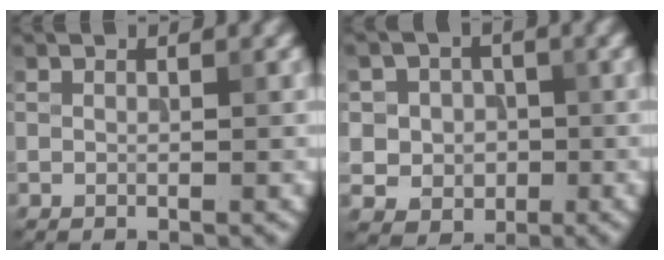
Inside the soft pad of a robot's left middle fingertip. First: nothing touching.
{"total": 4.4, "force": [0.1, 4.2, 1.4], "torque": [-0.012, 0.011, -0.008]}